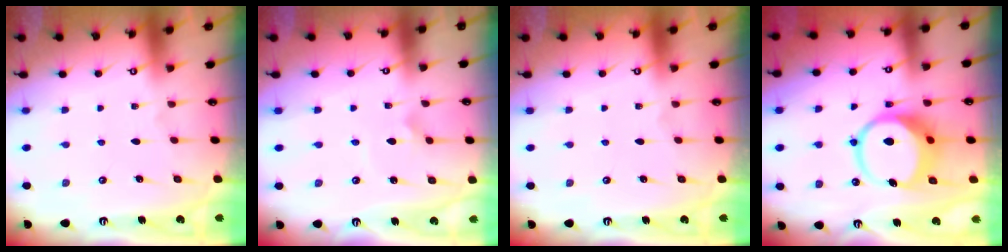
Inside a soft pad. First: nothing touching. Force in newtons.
{"total": 2.1, "press": 2.0, "slide": 0.3}
{"total": 0.0}
{"total": 10.6, "press": 10.5, "slide": 1.3}